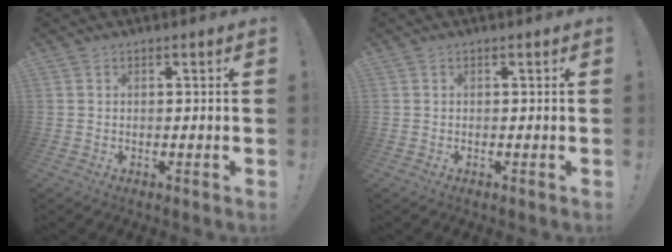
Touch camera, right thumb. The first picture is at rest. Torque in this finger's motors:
{"motor_torque": [0.17, -0.05, -0.25, -0.01, 0.01]}